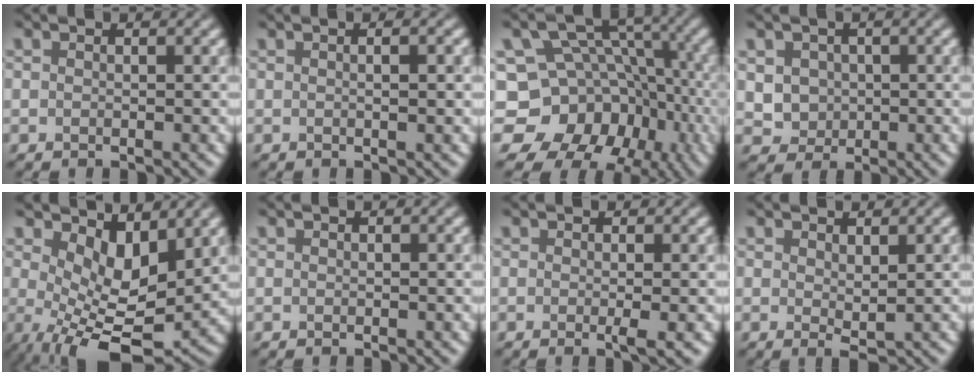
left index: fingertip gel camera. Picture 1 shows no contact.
{"total": 1.6, "force": [0.2, 0.3, 1.6], "torque": [-0.023, 0.002, 0.000]}
{"total": 14.1, "force": [-6.3, 11.2, 5.8], "torque": [-0.089, 0.002, -0.096]}
{"total": 2.7, "force": [0.2, 2.4, 1.2], "torque": [-0.027, -0.004, 0.011]}
{"total": 6.7, "force": [1.2, 3.4, 5.7], "torque": [-0.099, -0.016, 0.026]}
{"total": 0.0}
{"total": 1.5, "force": [-0.2, 0.2, 1.4], "torque": [-0.022, -0.007, -0.006]}
{"total": 1.2, "force": [0.8, 0.3, 0.9], "torque": [-0.017, -0.006, 0.017]}